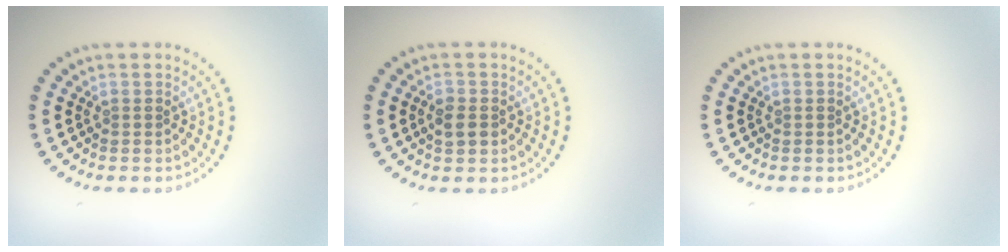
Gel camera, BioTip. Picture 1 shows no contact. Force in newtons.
{"total": 1.8, "press": 1.7, "slide": 0.2}
{"total": 0.0}